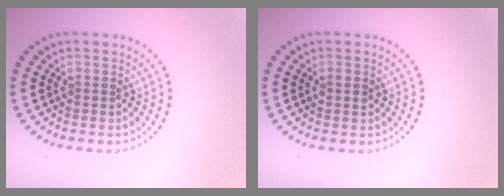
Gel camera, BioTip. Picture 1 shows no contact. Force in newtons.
{"total": 1.2, "press": 1.2, "slide": 0.1}